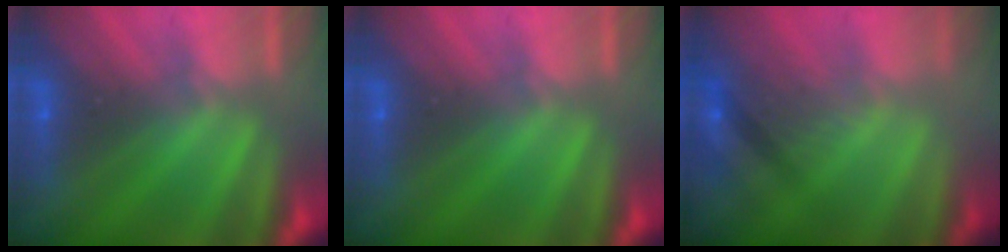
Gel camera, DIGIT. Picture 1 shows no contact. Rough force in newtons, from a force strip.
{"total": 0.0}
{"total": 2.8}